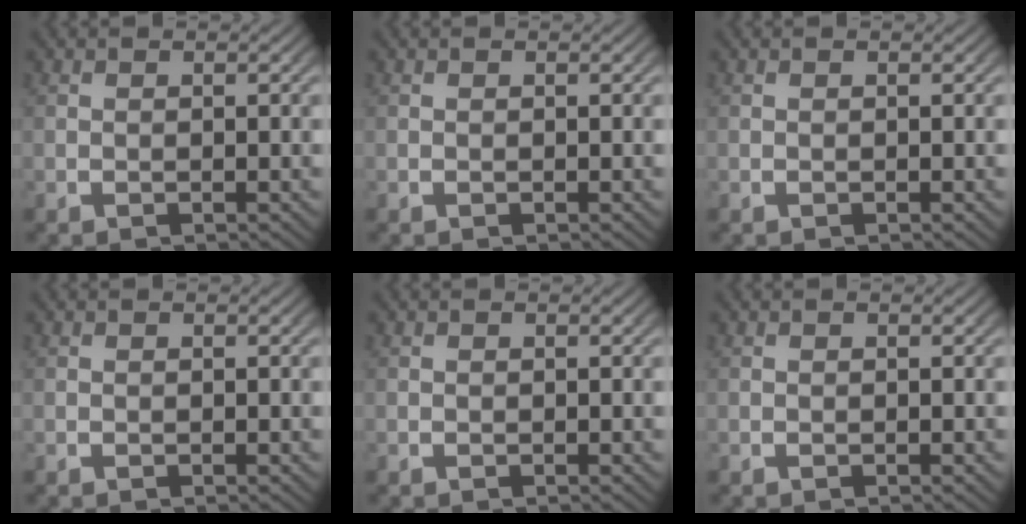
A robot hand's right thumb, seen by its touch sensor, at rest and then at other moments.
{"total": 0.0}
{"total": 0.0}
{"total": 0.0}
{"total": 0.0}
{"total": 0.0}